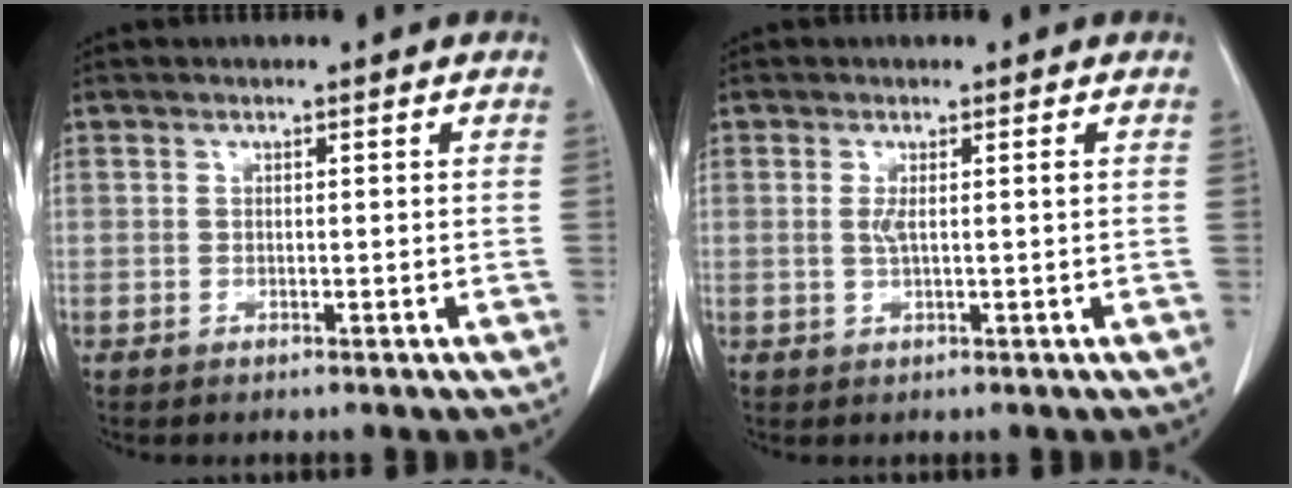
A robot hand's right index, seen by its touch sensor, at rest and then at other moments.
{"total": 1.8, "force": [0.2, 0.0, 1.8], "torque": [-0.039, 0.001, 0.005]}